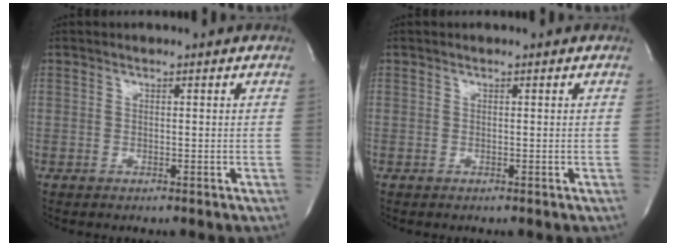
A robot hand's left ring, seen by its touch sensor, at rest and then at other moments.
{"total": 0.0}